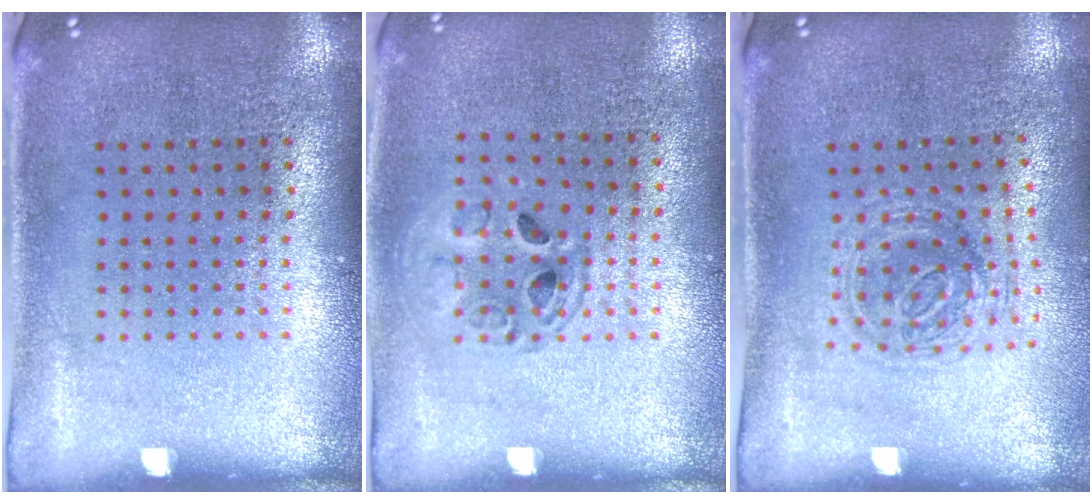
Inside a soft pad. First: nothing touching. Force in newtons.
{"total": 1.3, "press": 1.3, "slide": 0.4}
{"total": 1.0, "press": 0.9, "slide": 0.3}